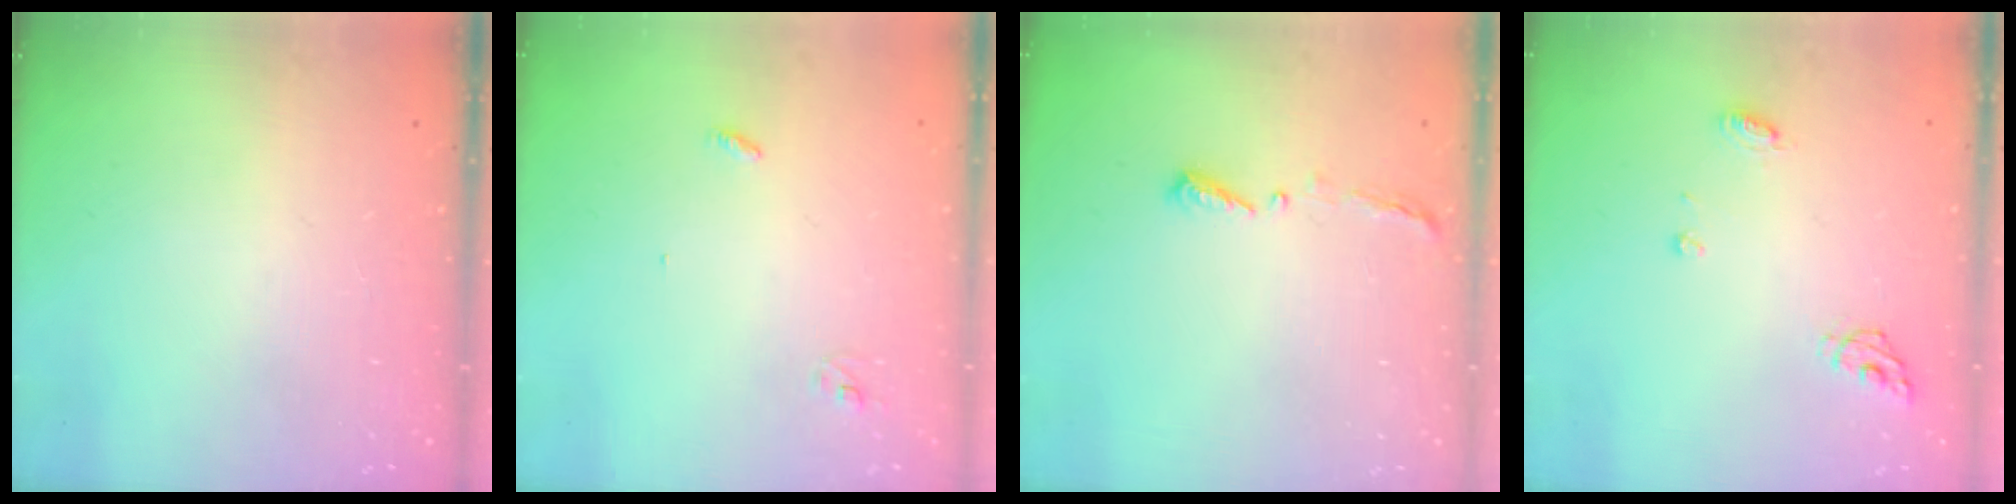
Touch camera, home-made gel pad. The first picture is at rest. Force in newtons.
{"total": 2.8, "press": 2.8, "slide": 0.2}
{"total": 4.4, "press": 4.3, "slide": 0.6}
{"total": 6.0, "press": 6.0, "slide": 0.7}